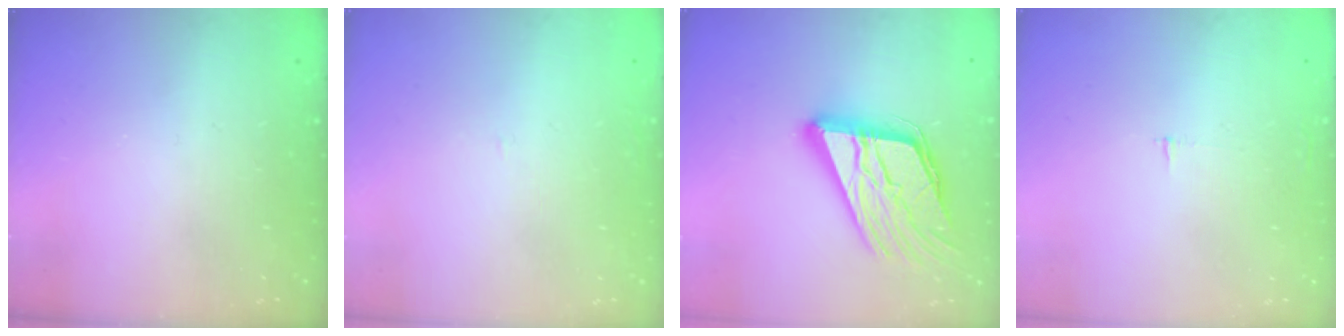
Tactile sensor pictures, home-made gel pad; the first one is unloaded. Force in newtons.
{"total": 0.9, "press": 0.9, "slide": 0.1}
{"total": 20.2, "press": 20.1, "slide": 2.1}
{"total": 2.5, "press": 2.5, "slide": 0.2}